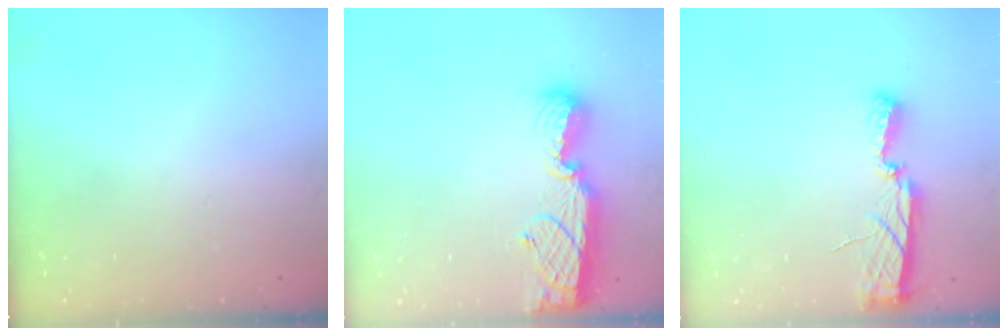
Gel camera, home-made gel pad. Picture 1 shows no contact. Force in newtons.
{"total": 11.0, "press": 11.0, "slide": 1.0}
{"total": 9.3, "press": 8.1, "slide": 4.6}